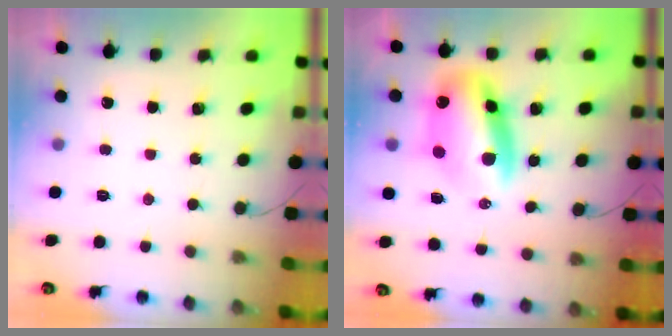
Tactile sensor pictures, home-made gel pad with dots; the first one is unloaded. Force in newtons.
{"total": 12.8, "press": 12.4, "slide": 3.4}